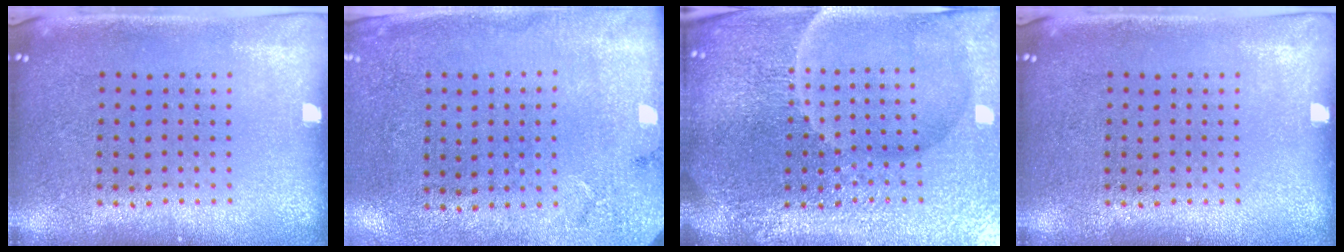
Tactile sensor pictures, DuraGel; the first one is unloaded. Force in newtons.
{"total": 2.7, "press": 2.1, "slide": 1.7}
{"total": 6.6, "press": 5.9, "slide": 3.0}
{"total": 0.0}